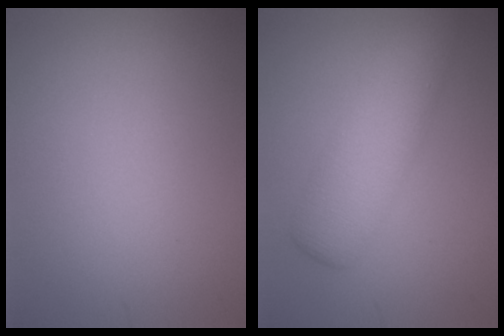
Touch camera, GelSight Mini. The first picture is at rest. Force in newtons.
{"total": 5.0, "press": 5.0, "slide": 0.2}